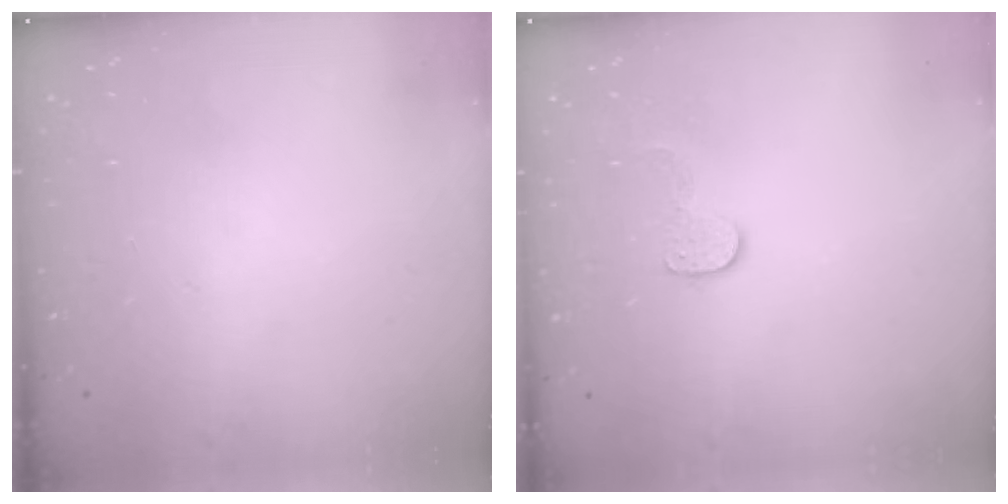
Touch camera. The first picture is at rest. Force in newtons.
{"total": 6.1, "press": 6.1, "slide": 0.2}